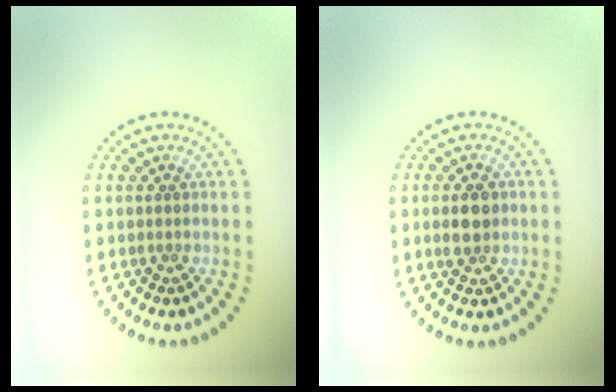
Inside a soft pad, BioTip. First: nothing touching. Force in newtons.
{"total": 2.8, "press": 2.7, "slide": 0.1}